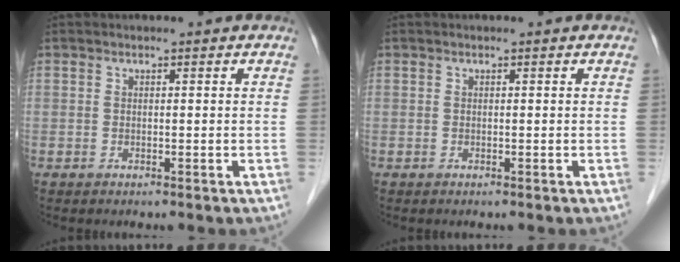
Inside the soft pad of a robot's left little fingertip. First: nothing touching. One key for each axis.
{"total": 0.0}